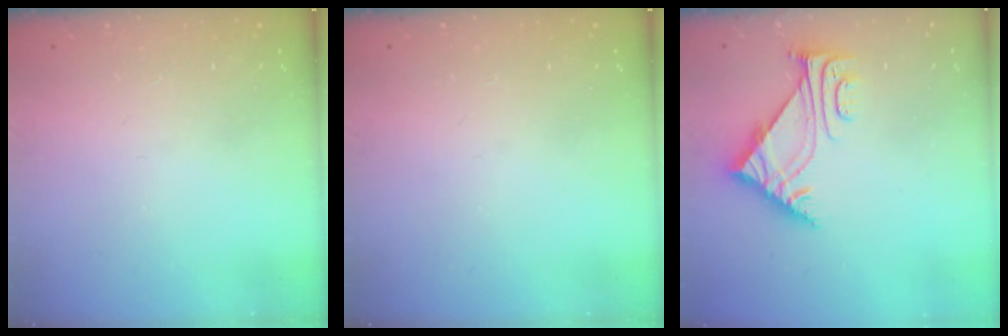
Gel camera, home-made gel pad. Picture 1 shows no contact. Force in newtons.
{"total": 0.0}
{"total": 6.1, "press": 6.0, "slide": 1.0}